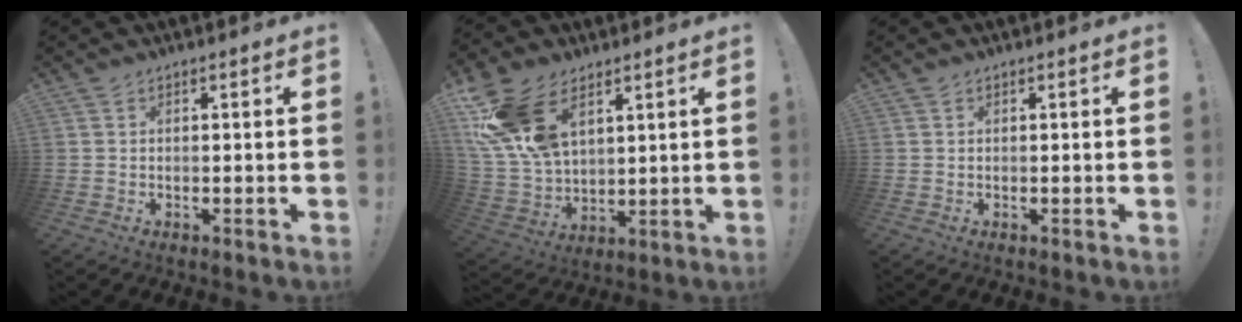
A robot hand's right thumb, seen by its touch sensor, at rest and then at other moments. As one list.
[{"total": 19.0, "force": [9.0, 11.6, 12.0], "torque": [-0.244, -0.042, 0.173]}, {"total": 0.0}]